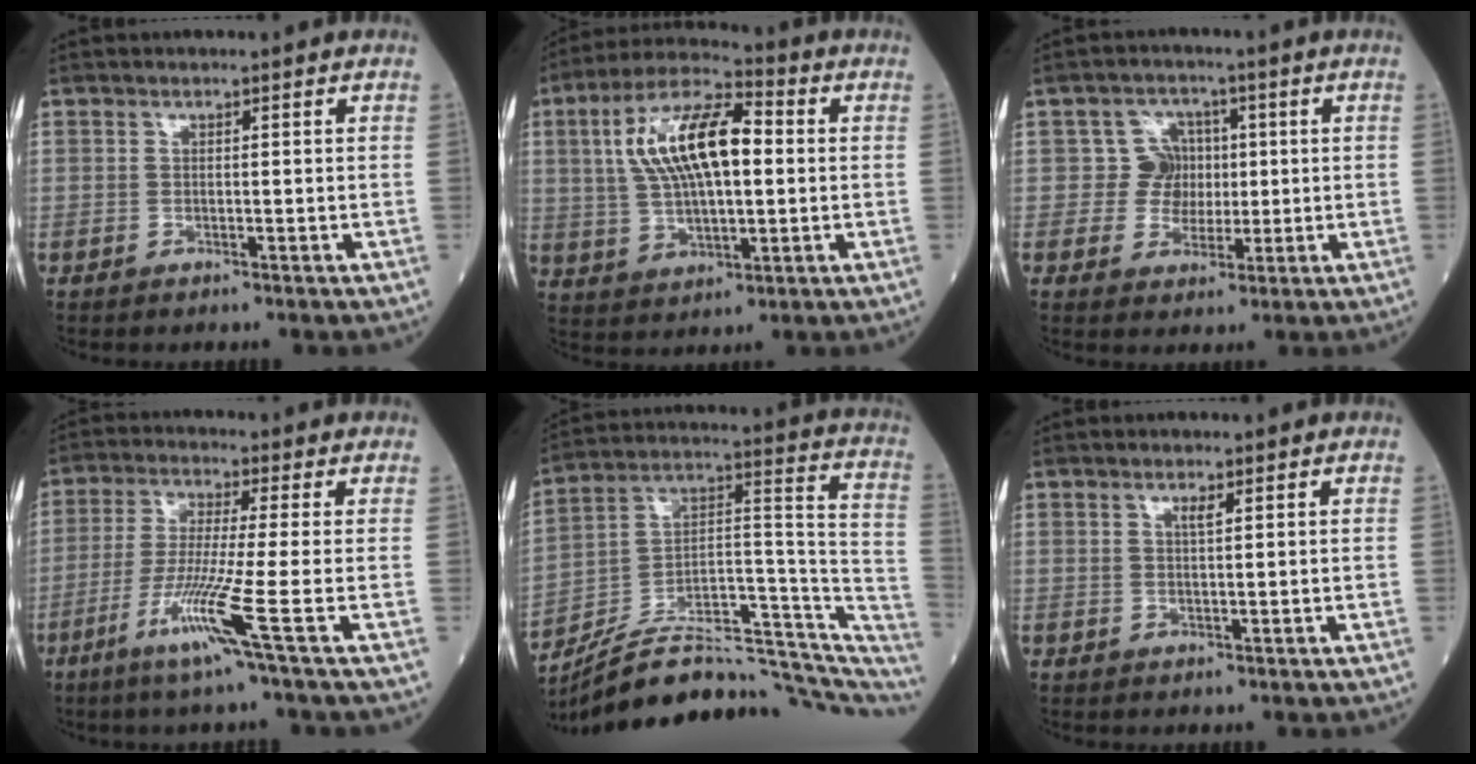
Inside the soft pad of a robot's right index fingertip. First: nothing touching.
{"total": 14.4, "force": [2.3, 5.1, 13.3], "torque": [-0.261, 0.028, 0.039]}
{"total": 4.9, "force": [0.4, 4.8, 0.6], "torque": [0.003, 0.015, 0.009]}
{"total": 8.9, "force": [-4.0, -2.1, 7.6], "torque": [-0.151, -0.030, -0.084]}
{"total": 25.1, "force": [-20.8, 6.6, 12.5], "torque": [-0.142, 0.051, -0.304]}
{"total": 1.1, "force": [0.6, 0.0, 0.9], "torque": [-0.022, -0.002, 0.012]}